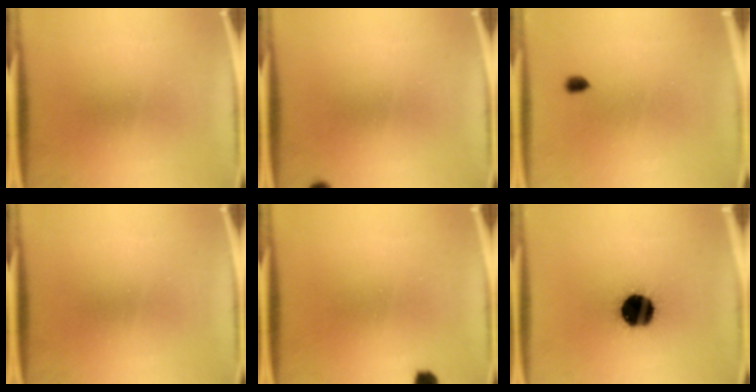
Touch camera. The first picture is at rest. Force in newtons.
{"total": 1.5}
{"total": 1.2}
{"total": 0.0}
{"total": 2.2}
{"total": 16.3}